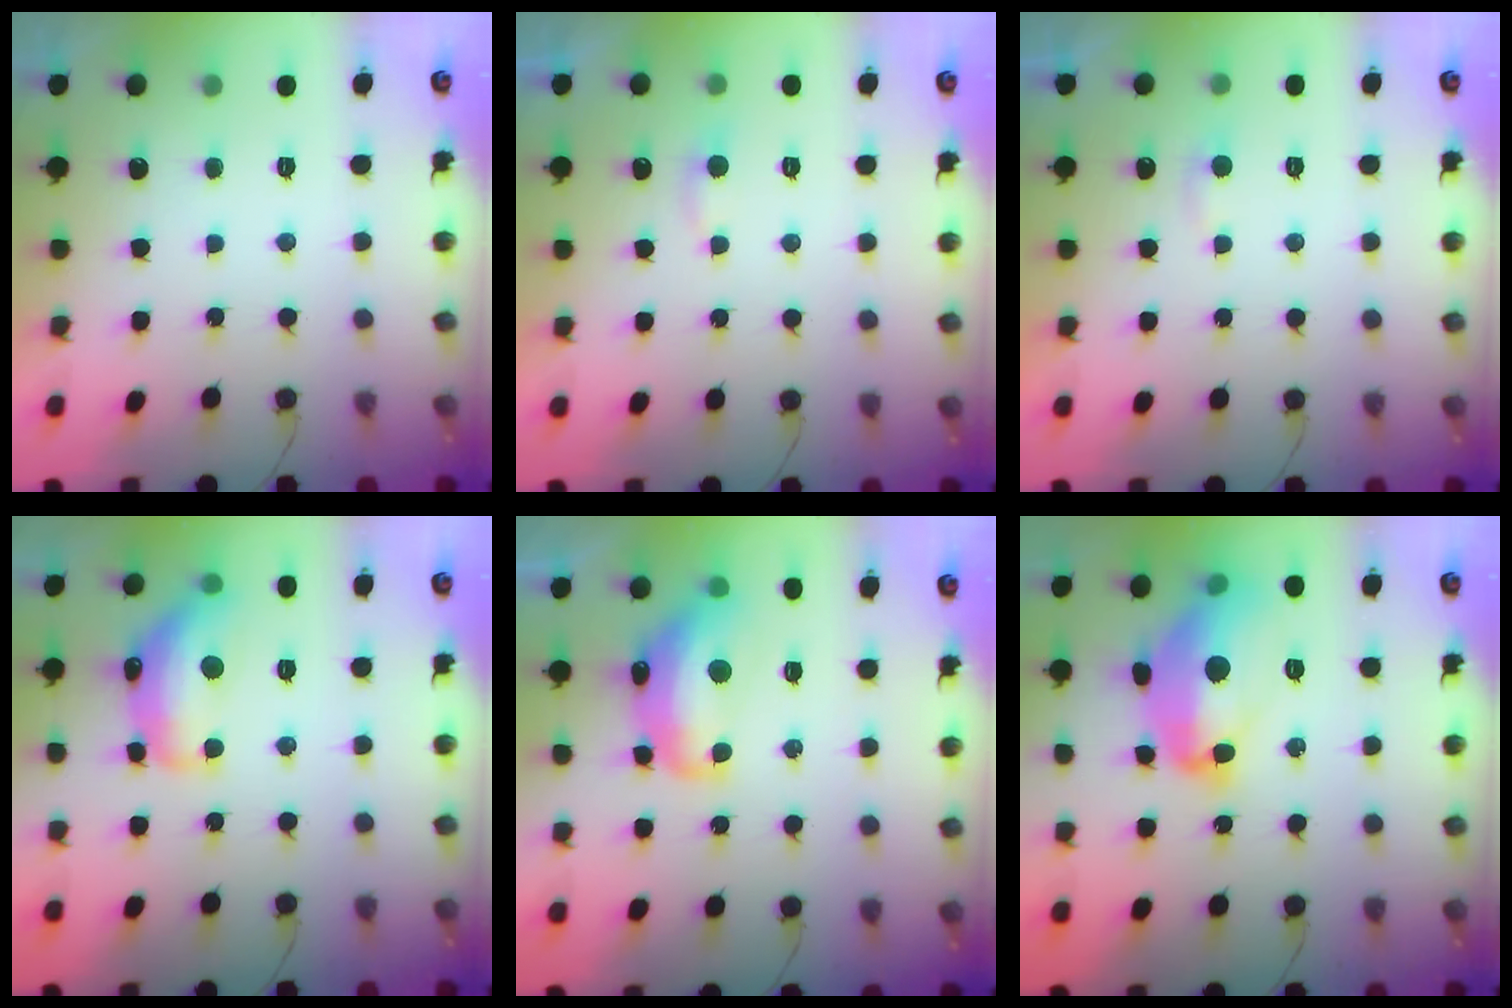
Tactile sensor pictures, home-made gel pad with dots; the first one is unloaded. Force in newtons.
{"total": 3.0, "press": 3.0, "slide": 0.3}
{"total": 3.5, "press": 3.4, "slide": 0.4}
{"total": 15.9, "press": 15.9, "slide": 1.0}
{"total": 13.4, "press": 13.4, "slide": 1.0}
{"total": 15.6, "press": 15.5, "slide": 1.4}